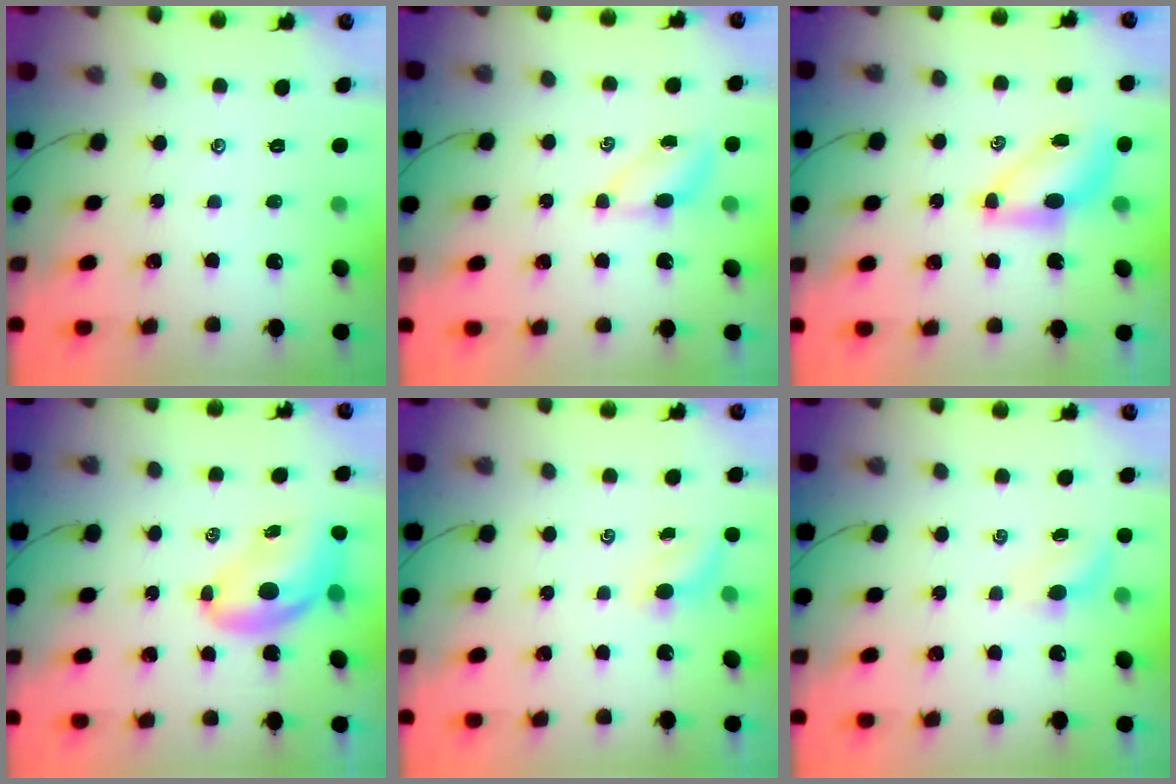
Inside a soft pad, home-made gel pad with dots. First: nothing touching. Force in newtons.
{"total": 4.2, "press": 4.1, "slide": 1.2}
{"total": 6.9, "press": 6.8, "slide": 0.8}
{"total": 7.7, "press": 7.4, "slide": 2.2}
{"total": 4.0, "press": 3.8, "slide": 1.2}
{"total": 4.3, "press": 4.1, "slide": 1.3}